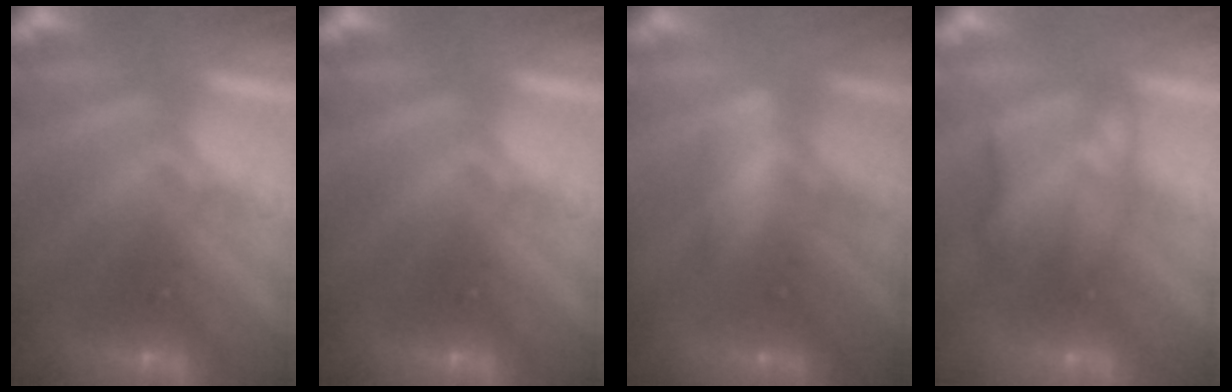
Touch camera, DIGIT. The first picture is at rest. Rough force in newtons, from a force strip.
{"total": 0.0}
{"total": 2.6}
{"total": 2.3}